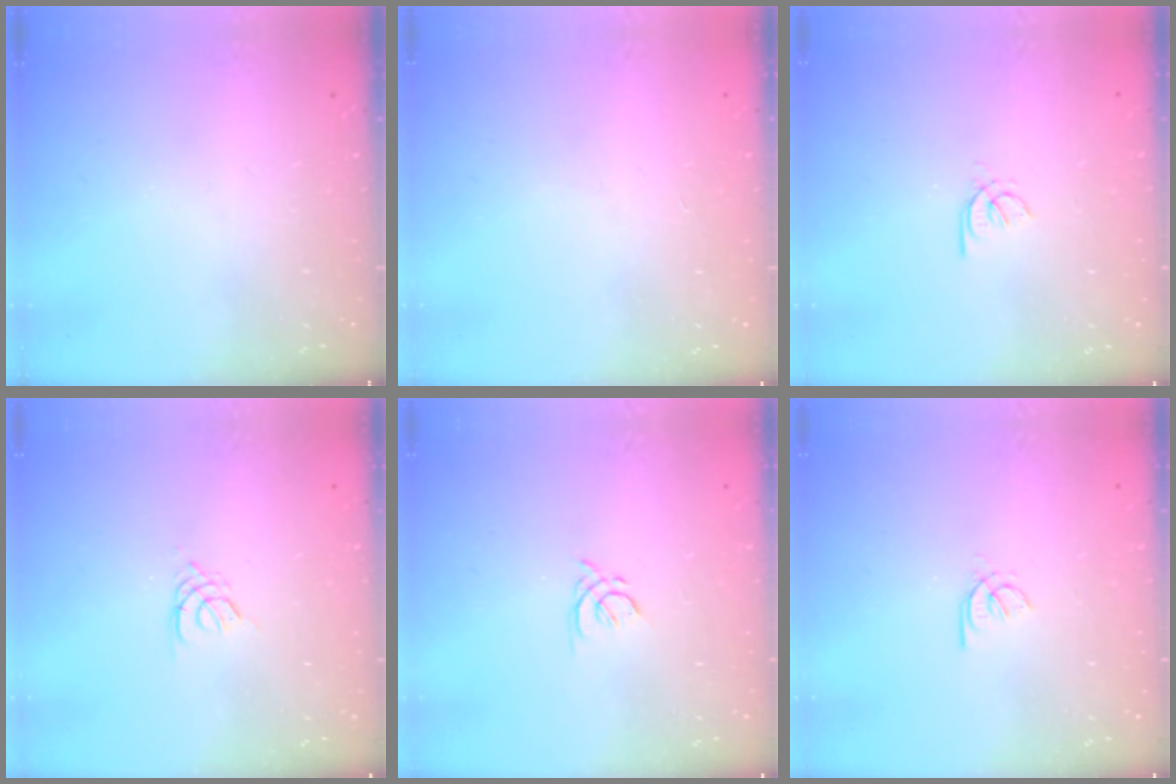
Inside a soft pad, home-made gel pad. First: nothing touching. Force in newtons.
{"total": 1.0, "press": 0.9, "slide": 0.3}
{"total": 1.8, "press": 1.8, "slide": 0.3}
{"total": 1.8, "press": 1.8, "slide": 0.4}
{"total": 2.7, "press": 2.7, "slide": 0.3}
{"total": 1.8, "press": 1.8, "slide": 0.3}